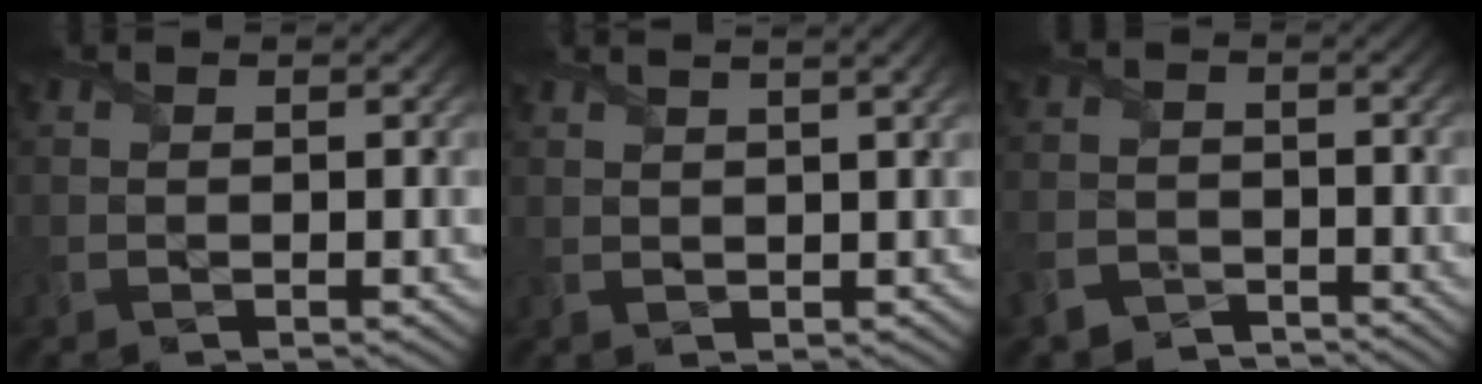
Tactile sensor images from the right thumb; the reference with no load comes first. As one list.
[{"total": 2.1, "force": [1.7, -0.1, 1.2], "torque": [-0.023, 0.005, 0.031]}, {"total": 4.4, "force": [-3.7, 2.1, 1.1], "torque": [-0.031, -0.009, -0.080]}]